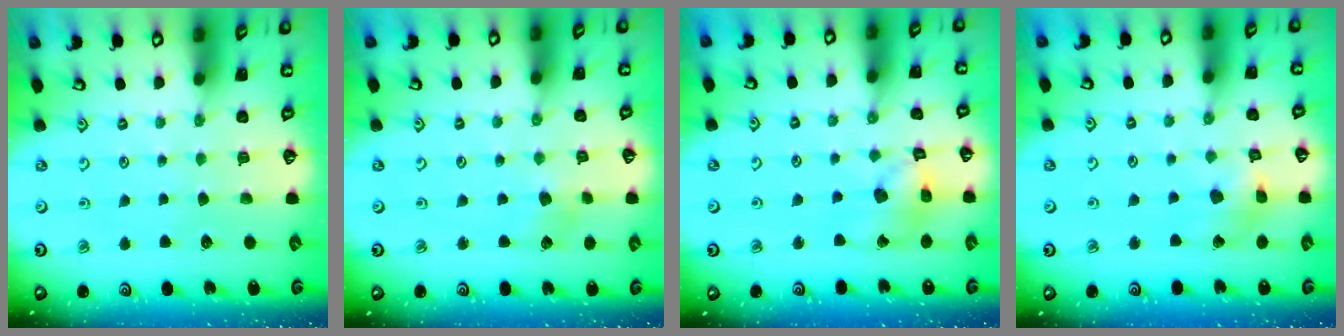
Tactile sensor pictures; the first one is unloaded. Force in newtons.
{"total": 4.1, "press": 4.1, "slide": 0.5}
{"total": 11.6, "press": 11.5, "slide": 1.4}
{"total": 8.4, "press": 8.4, "slide": 1.0}